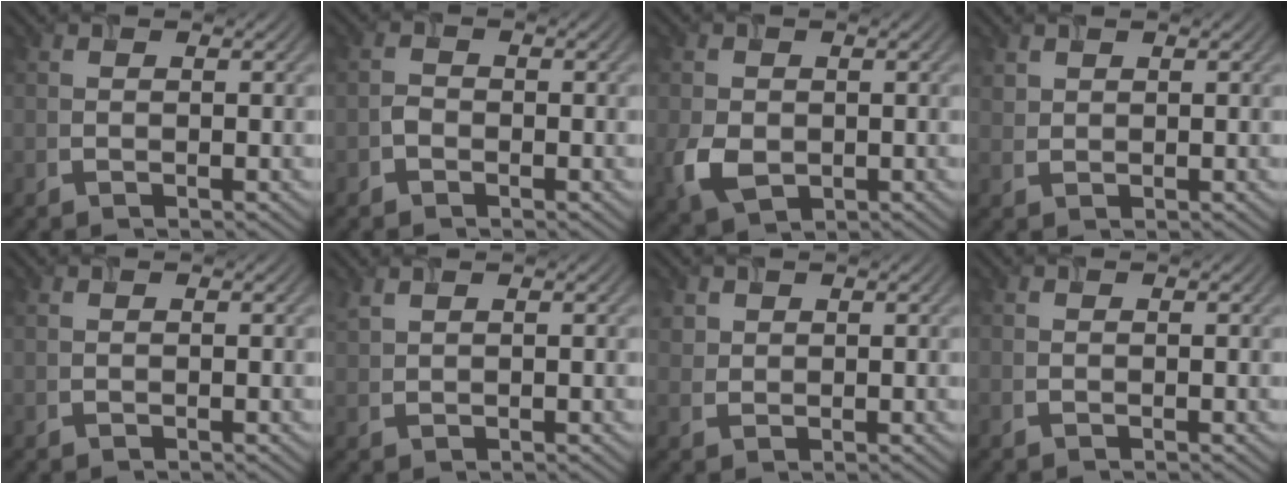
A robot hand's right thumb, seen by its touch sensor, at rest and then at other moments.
{"total": 1.3, "force": [-0.8, 0.9, 0.4], "torque": [-0.006, 0.000, -0.020]}
{"total": 4.4, "force": [-0.9, 3.4, 2.7], "torque": [-0.064, -0.012, -0.017]}
{"total": 1.3, "force": [0.9, 0.8, 0.4], "torque": [-0.012, -0.001, 0.023]}
{"total": 0.0}
{"total": 1.7, "force": [1.4, 0.4, 0.8], "torque": [-0.028, 0.005, 0.035]}
{"total": 1.7, "force": [1.0, 1.3, 0.4], "torque": [-0.014, -0.001, 0.023]}
{"total": 0.0}